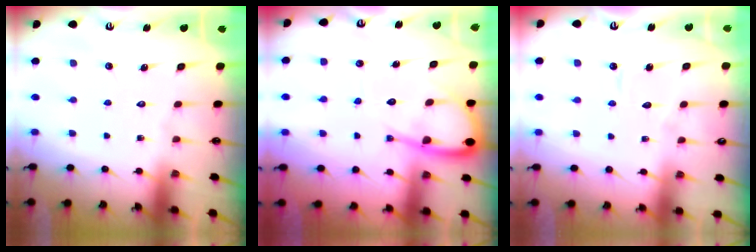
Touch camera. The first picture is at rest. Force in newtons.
{"total": 9.0, "press": 9.0, "slide": 1.0}
{"total": 2.9, "press": 2.9, "slide": 0.2}